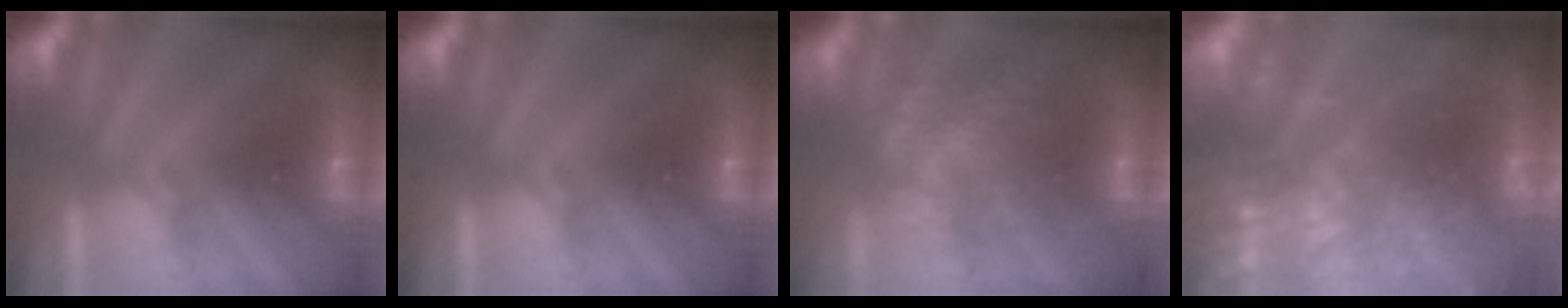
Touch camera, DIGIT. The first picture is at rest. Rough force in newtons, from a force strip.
{"total": 0.0}
{"total": 7.6}
{"total": 13.7}